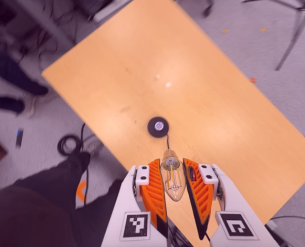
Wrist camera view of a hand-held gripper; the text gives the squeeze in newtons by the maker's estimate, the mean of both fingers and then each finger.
{"total": 13.1, "left": 13.5, "right": 12.7}